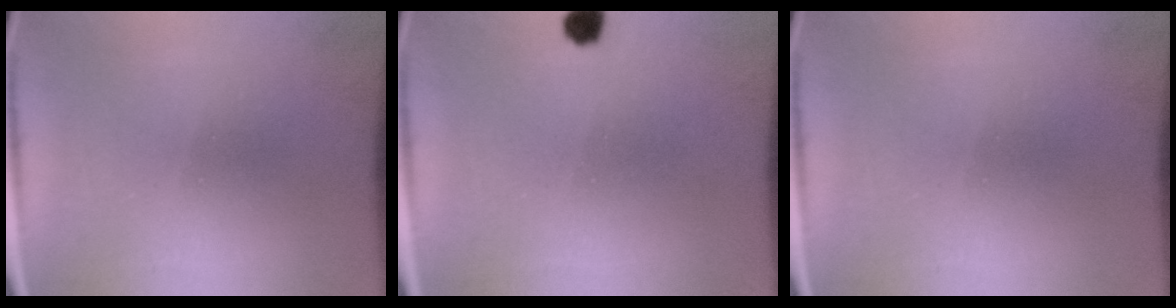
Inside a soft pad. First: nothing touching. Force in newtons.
{"total": 2.4}
{"total": 0.0}